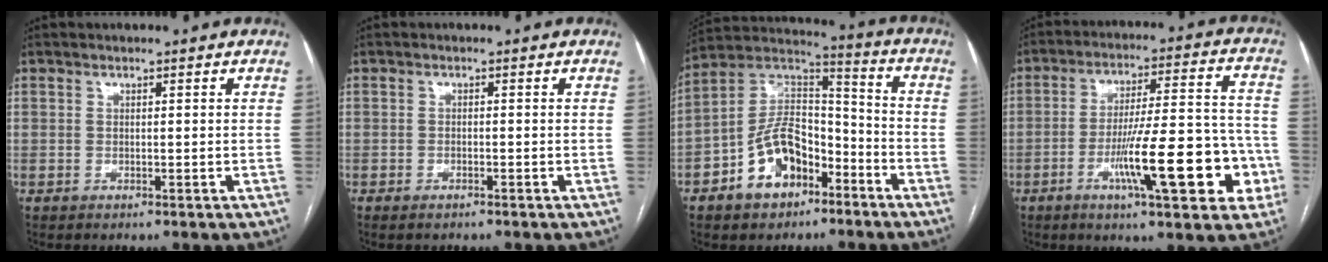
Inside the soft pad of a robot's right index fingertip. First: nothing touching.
{"total": 1.1, "force": [-0.9, 0.3, 0.5], "torque": [-0.011, -0.002, -0.011]}
{"total": 12.9, "force": [-6.5, 7.6, 8.2], "torque": [-0.165, 0.030, -0.113]}
{"total": 17.1, "force": [-6.0, 3.1, 15.7], "torque": [-0.227, 0.019, -0.084]}